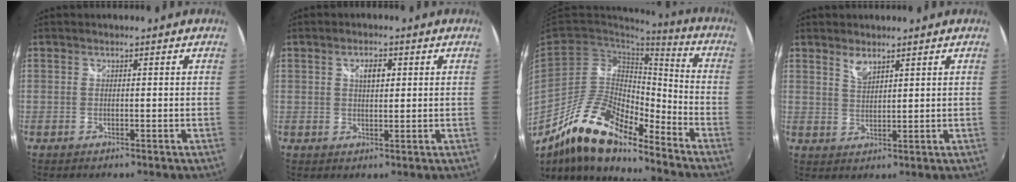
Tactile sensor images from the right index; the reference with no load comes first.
{"total": 3.1, "force": [1.1, 1.4, 2.5], "torque": [-0.041, 0.006, 0.018]}
{"total": 17.7, "force": [-13.1, 5.2, 10.7], "torque": [-0.193, -0.006, -0.247]}
{"total": 2.9, "force": [2.3, 0.7, 1.6], "torque": [-0.027, -0.002, 0.041]}